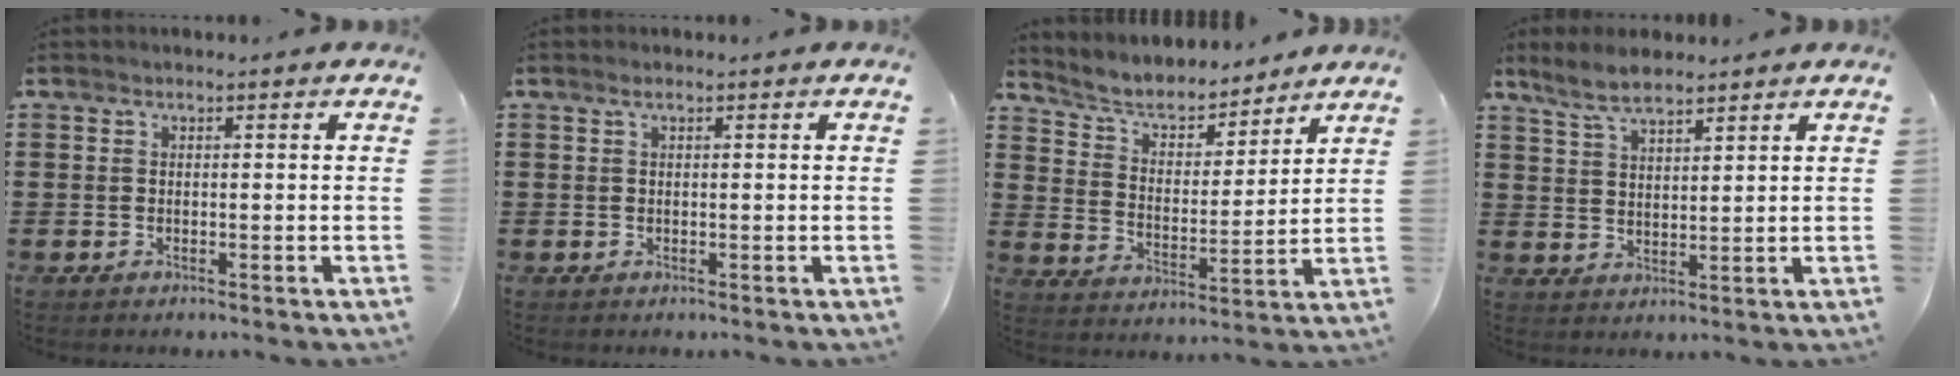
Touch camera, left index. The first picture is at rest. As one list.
[{"total": 0.6, "force": [0.2, 0.1, 0.5], "torque": [-0.009, 0.000, 0.005]}, {"total": 5.6, "force": [5.2, 1.6, 1.5], "torque": [-0.057, -0.031, 0.086]}, {"total": 4.9, "force": [4.2, 1.4, 2.2], "torque": [-0.055, -0.003, 0.078]}]